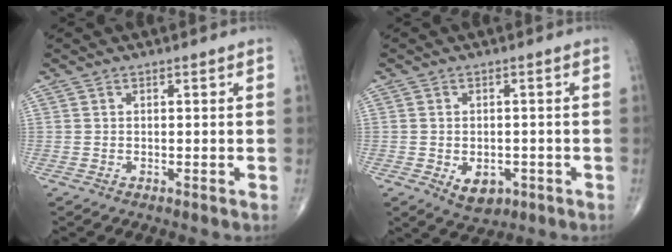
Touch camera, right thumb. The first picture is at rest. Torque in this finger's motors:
{"motor_torque": [-0.01, 0.10, -0.37, -0.14, 0.02]}